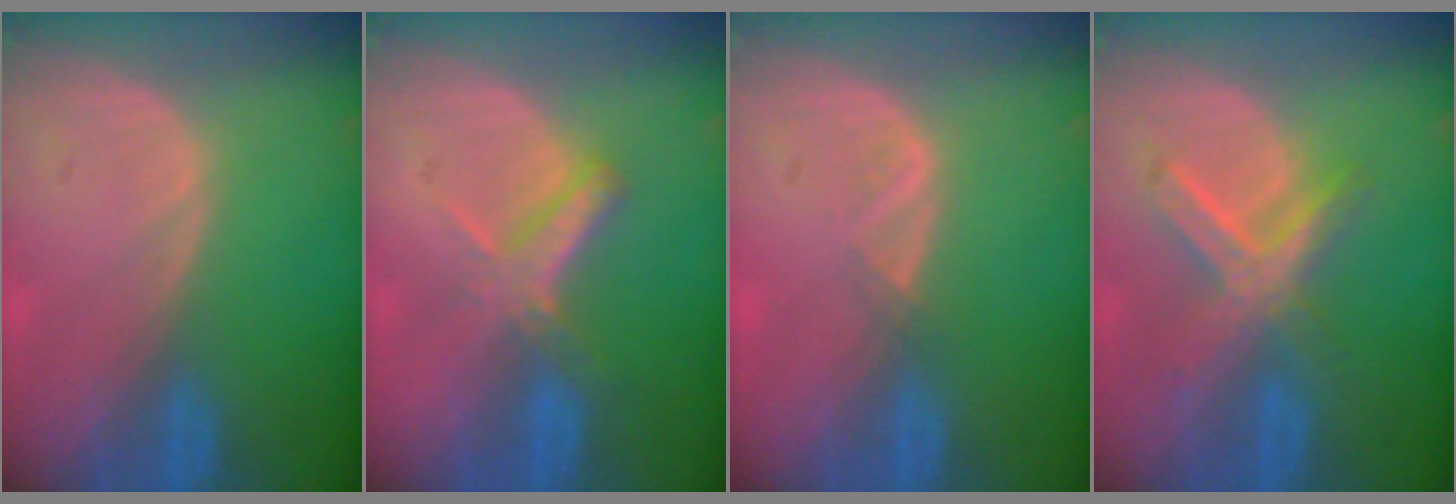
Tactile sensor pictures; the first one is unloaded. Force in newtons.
{"total": 5.5, "press": 4.9, "slide": 2.5}
{"total": 1.3, "press": 1.2, "slide": 0.7}
{"total": 6.9, "press": 6.2, "slide": 3.0}